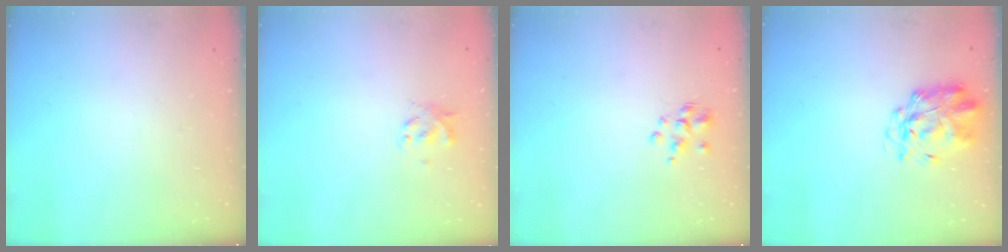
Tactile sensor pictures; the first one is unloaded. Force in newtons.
{"total": 2.8, "press": 2.8, "slide": 0.6}
{"total": 1.9, "press": 1.7, "slide": 0.7}
{"total": 3.1, "press": 3.0, "slide": 0.8}